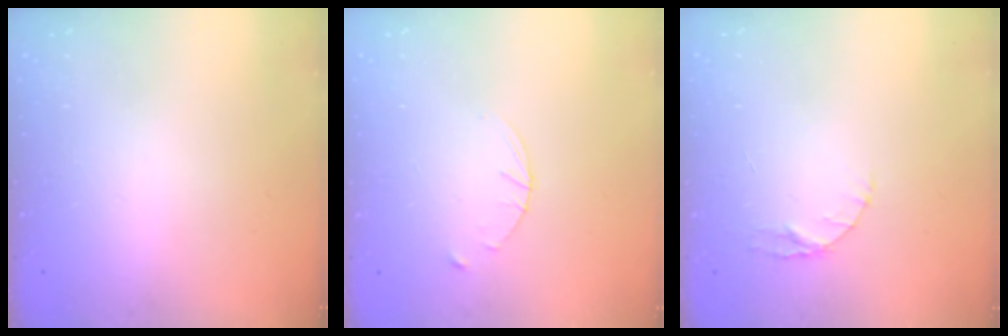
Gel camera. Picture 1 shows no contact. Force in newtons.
{"total": 3.6, "press": 3.5, "slide": 0.4}
{"total": 4.1, "press": 4.1, "slide": 0.5}